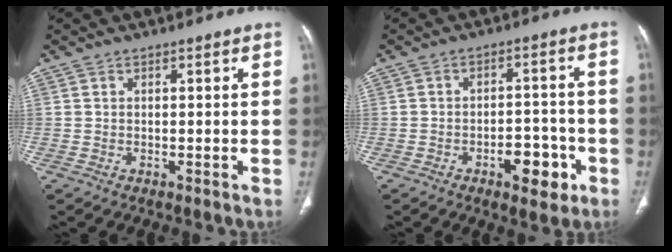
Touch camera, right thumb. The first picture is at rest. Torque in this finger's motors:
{"motor_torque": [0.98, 1.07, -0.10, 0.02, 0.04]}